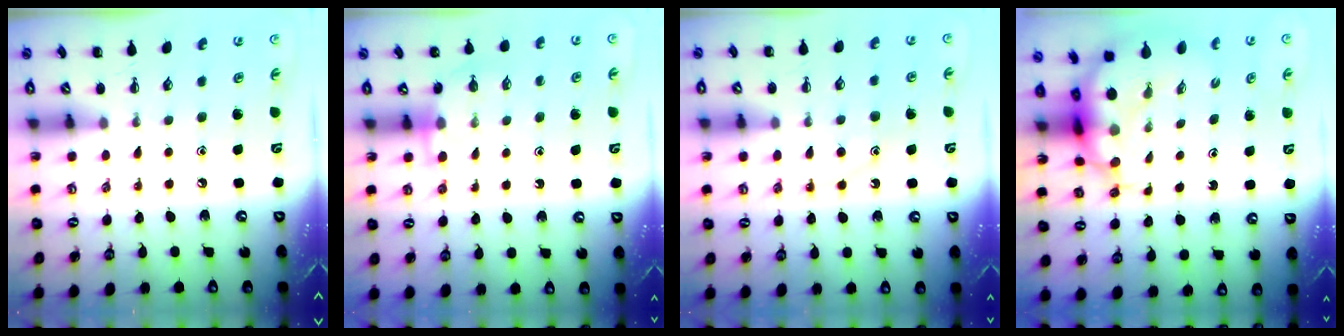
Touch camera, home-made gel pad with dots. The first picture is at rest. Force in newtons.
{"total": 5.1, "press": 5.1, "slide": 0.5}
{"total": 10.2, "press": 10.2, "slide": 0.8}
{"total": 8.3, "press": 8.0, "slide": 2.3}